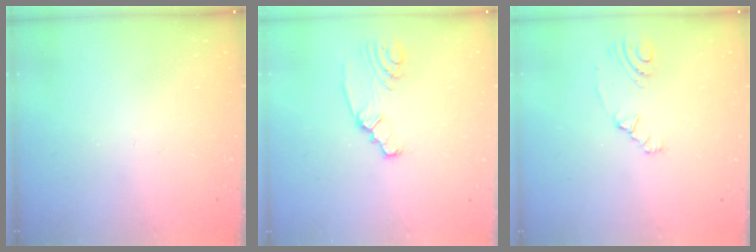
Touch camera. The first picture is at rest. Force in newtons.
{"total": 2.4, "press": 2.4, "slide": 0.3}
{"total": 5.2, "press": 2.1, "slide": 4.8}